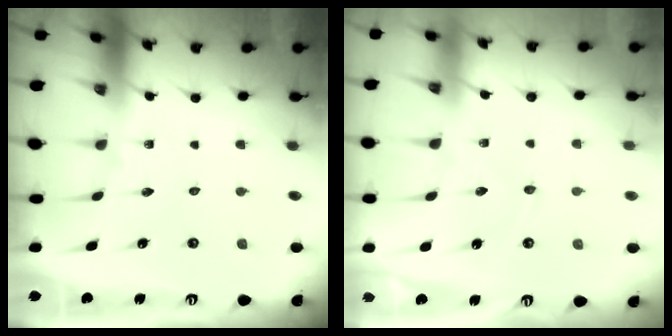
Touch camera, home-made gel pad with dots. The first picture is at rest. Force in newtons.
{"total": 2.9, "press": 2.9, "slide": 0.2}